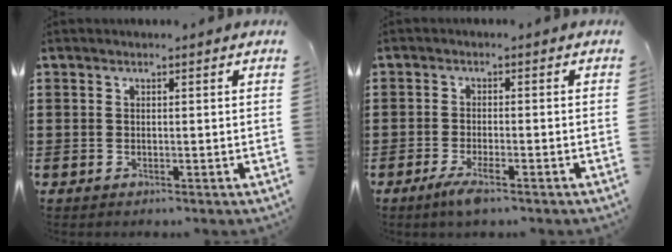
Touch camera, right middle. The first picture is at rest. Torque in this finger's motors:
{"motor_torque": [2.14, 0.00, 0.53, 0.15]}